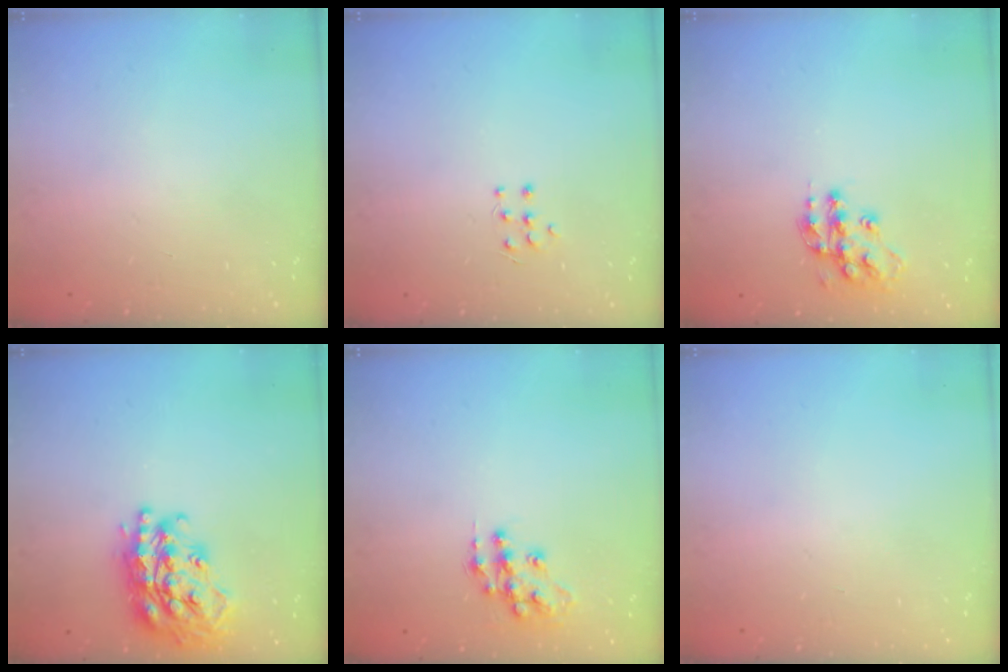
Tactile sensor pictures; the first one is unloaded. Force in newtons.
{"total": 4.8, "press": 4.7, "slide": 0.8}
{"total": 13.8, "press": 13.7, "slide": 0.8}
{"total": 25.6, "press": 25.5, "slide": 2.2}
{"total": 11.5, "press": 11.5, "slide": 0.7}
{"total": 0.0}